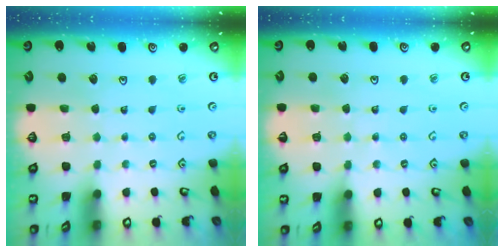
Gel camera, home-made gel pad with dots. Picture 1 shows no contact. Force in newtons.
{"total": 2.4, "press": 2.4, "slide": 0.5}